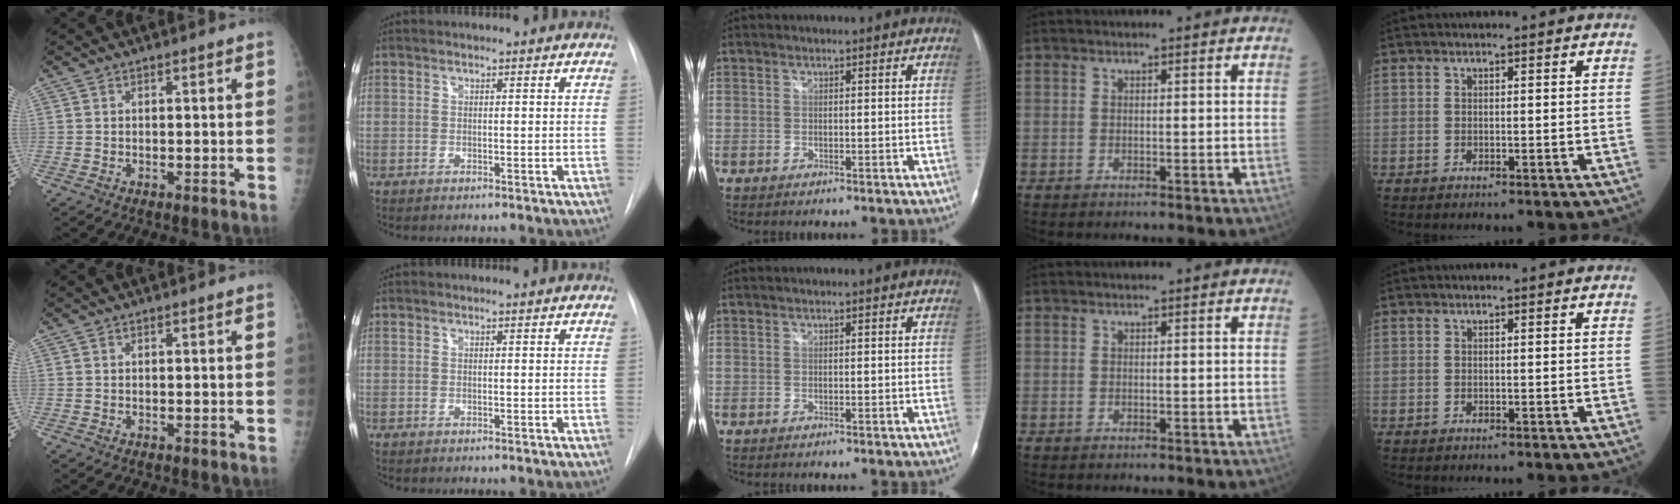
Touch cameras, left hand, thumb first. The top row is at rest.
{}